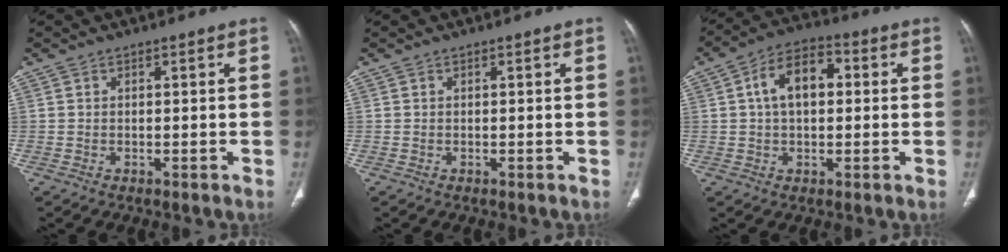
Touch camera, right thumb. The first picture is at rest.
{"total": 0.0}
{"total": 9.6, "force": [1.5, 5.9, 7.5], "torque": [-0.118, 0.025, 0.018]}